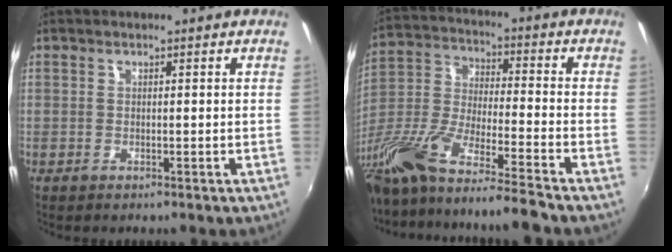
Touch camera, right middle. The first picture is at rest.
{"total": 20.7, "force": [-16.1, 0.5, 13.0], "torque": [-0.232, -0.056, -0.295]}